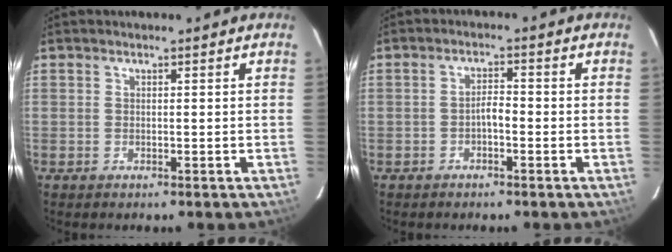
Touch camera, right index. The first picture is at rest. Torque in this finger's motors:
{"motor_torque": [0.41, -0.21, 0.17, 0.05]}